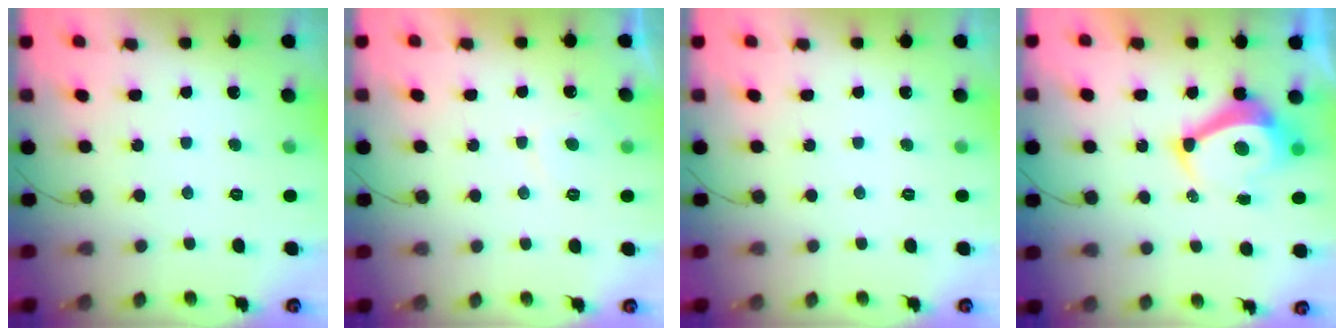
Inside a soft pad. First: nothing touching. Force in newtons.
{"total": 2.3, "press": 2.2, "slide": 0.7}
{"total": 0.0}
{"total": 8.4, "press": 8.3, "slide": 1.1}